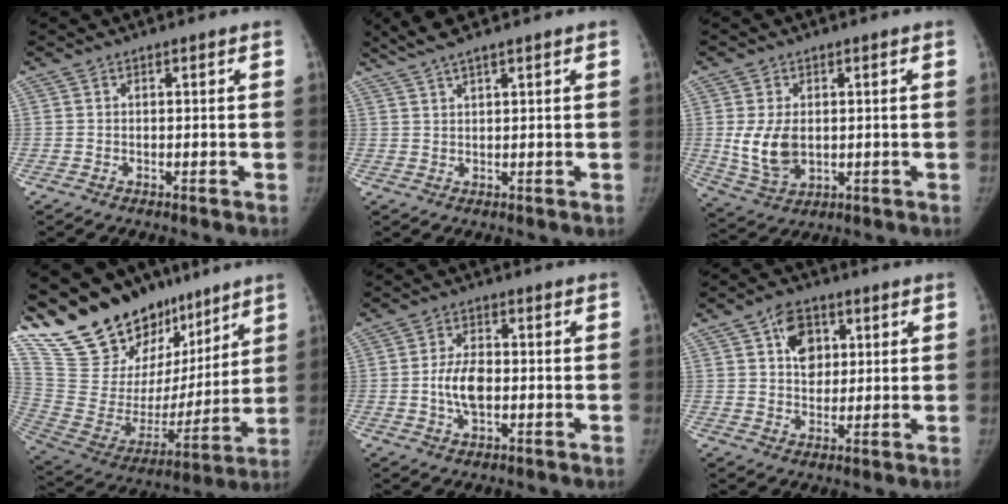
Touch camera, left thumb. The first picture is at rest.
{"total": 4.5, "force": [3.5, 0.3, 2.8], "torque": [-0.061, 0.009, 0.073]}
{"total": 8.5, "force": [0.2, 5.8, 6.2], "torque": [-0.105, -0.008, 0.017]}
{"total": 26.4, "force": [19.5, 13.6, 11.6], "torque": [-0.160, -0.068, 0.341]}
{"total": 6.4, "force": [-0.9, 3.6, 5.2], "torque": [-0.092, 0.008, -0.019]}
{"total": 7.9, "force": [2.8, 5.8, 4.6], "torque": [-0.040, -0.008, 0.044]}